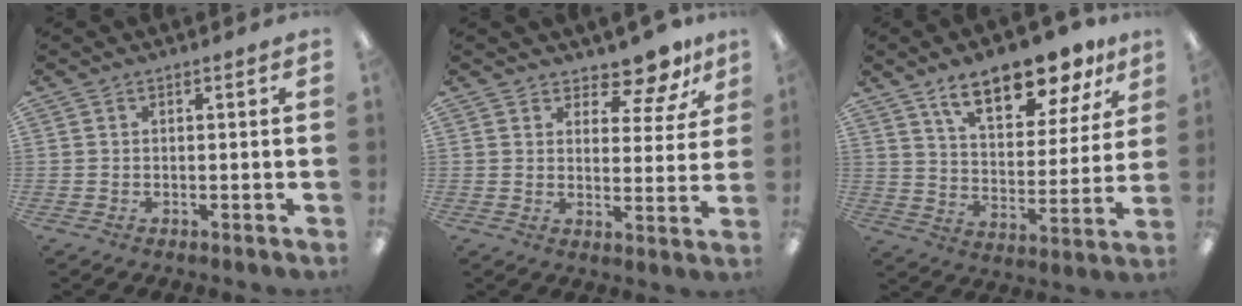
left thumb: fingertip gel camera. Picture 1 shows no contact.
{"total": 8.5, "force": [7.2, 3.2, 3.2], "torque": [-0.043, -0.053, 0.127]}
{"total": 16.5, "force": [12.0, 6.5, 9.2], "torque": [-0.141, -0.064, 0.204]}